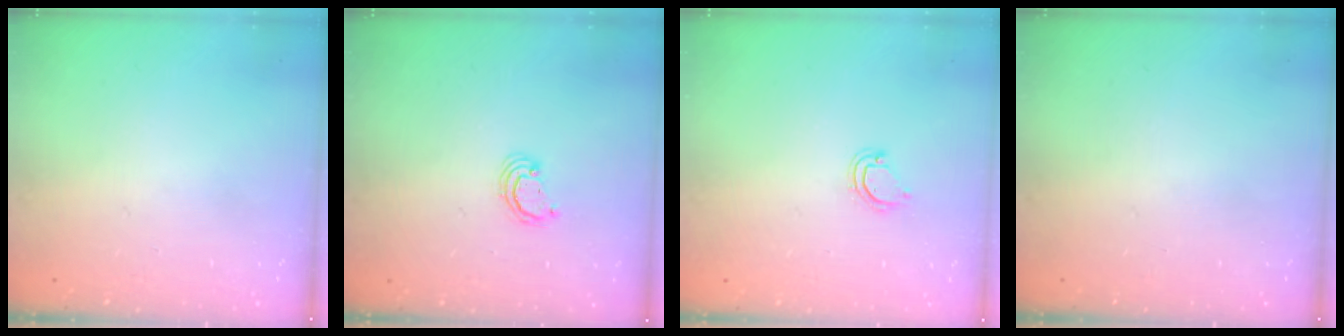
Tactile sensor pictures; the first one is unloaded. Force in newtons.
{"total": 2.5, "press": 2.5, "slide": 0.2}
{"total": 4.7, "press": 4.7, "slide": 0.2}
{"total": 0.0}